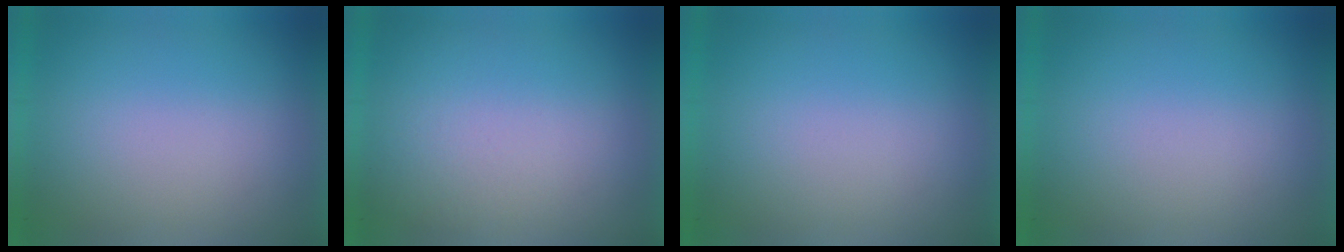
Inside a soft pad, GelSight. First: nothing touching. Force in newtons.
{"total": 1.4}
{"total": 1.4}
{"total": 1.4}